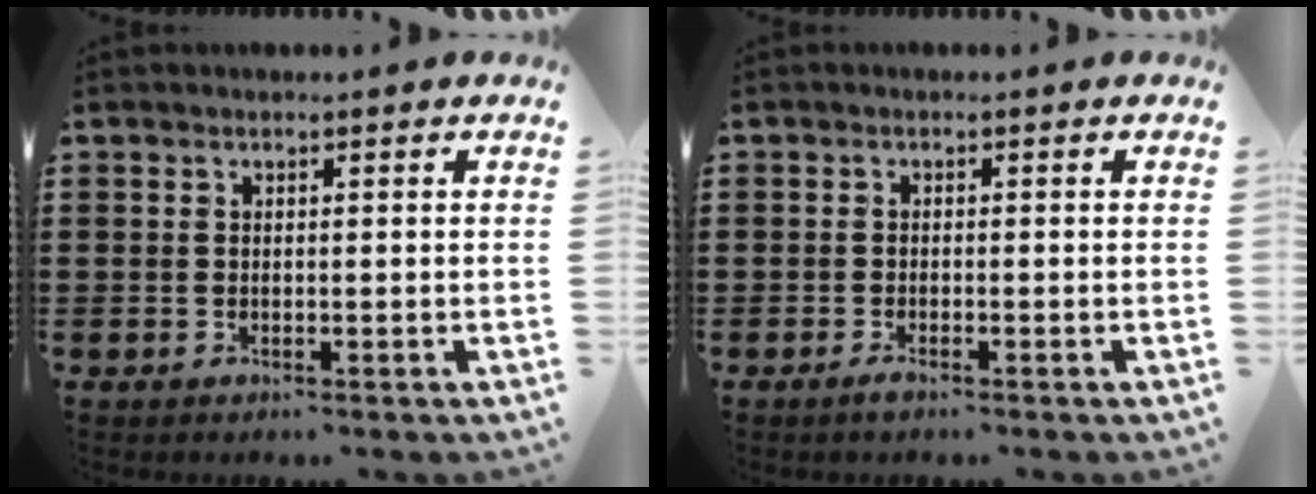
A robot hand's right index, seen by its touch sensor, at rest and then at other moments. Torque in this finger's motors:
{"motor_torque": [0.10, -0.01, 0.10, 0.03]}